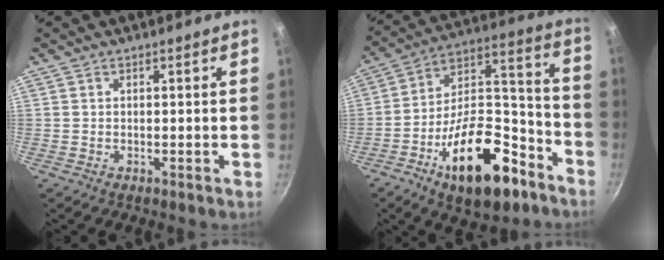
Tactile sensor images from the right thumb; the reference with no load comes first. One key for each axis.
{"total": 23.8, "fx": -12.4, "fy": 11.4, "fz": 16.8, "tx": -0.219, "ty": 0.095, "tz": -0.188}